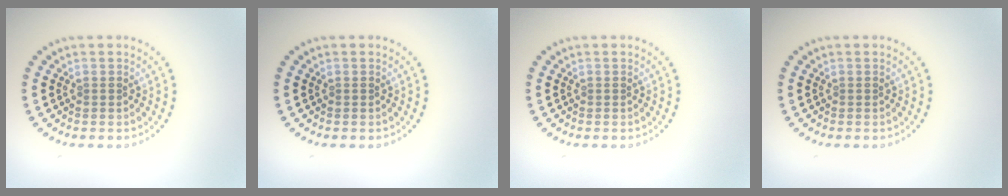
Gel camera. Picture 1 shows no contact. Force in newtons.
{"total": 0.0}
{"total": 0.0}
{"total": 0.0}